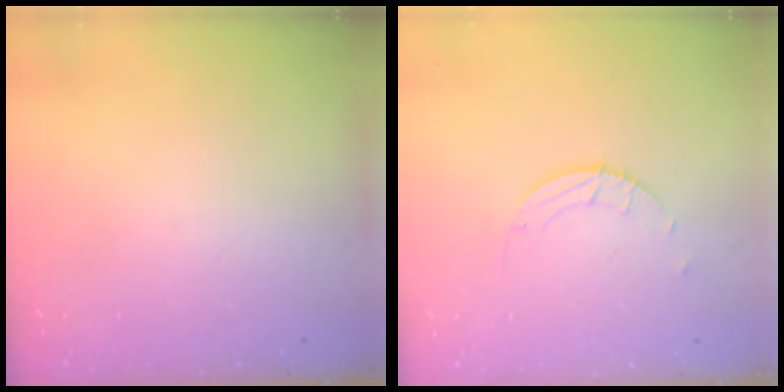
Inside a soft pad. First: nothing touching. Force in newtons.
{"total": 1.5, "press": 1.5, "slide": 0.1}